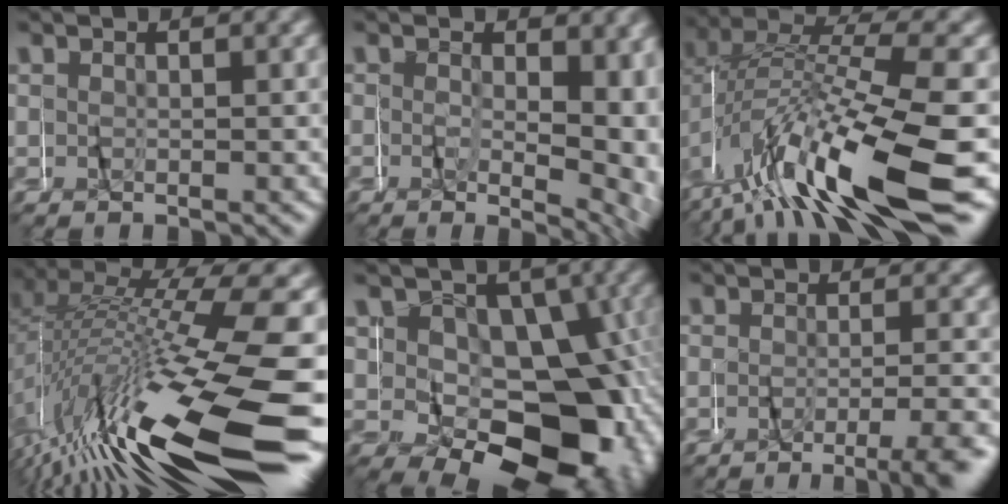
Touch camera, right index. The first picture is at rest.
{"total": 4.2, "force": [-1.4, 1.7, 3.5], "torque": [-0.045, -0.020, -0.017]}
{"total": 10.4, "force": [-3.5, 4.6, 8.7], "torque": [-0.188, -0.019, -0.054]}
{"total": 17.2, "force": [-7.3, 5.7, 14.5], "torque": [-0.239, -0.012, -0.095]}
{"total": 14.7, "force": [-3.2, 10.7, 9.5], "torque": [-0.157, -0.046, -0.037]}
{"total": 3.8, "force": [-3.3, -0.3, 1.8], "torque": [-0.026, -0.007, -0.055]}